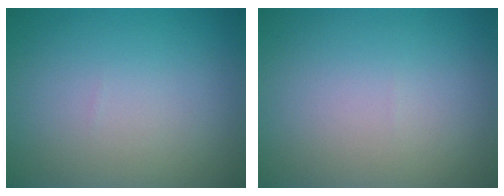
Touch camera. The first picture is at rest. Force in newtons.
{"total": 0.0}